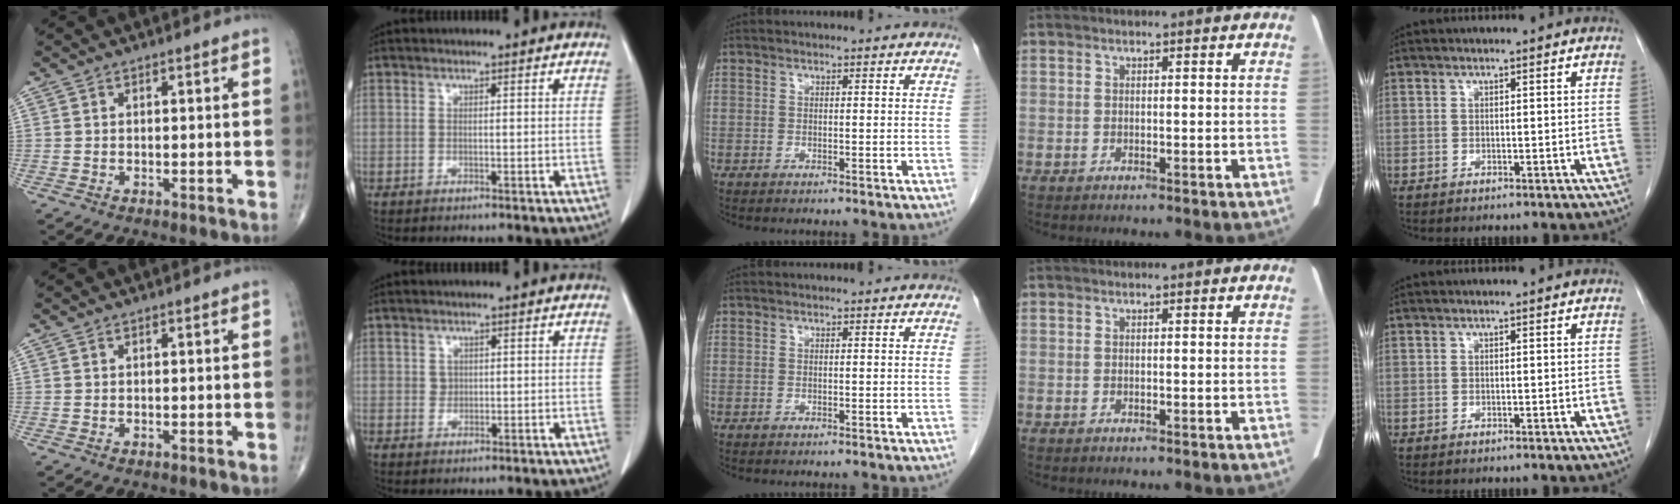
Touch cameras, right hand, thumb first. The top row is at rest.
{"index": {"total": 1.6, "force": [0.3, 1.4, 0.6], "torque": [-0.010, 0.004, 0.010]}}